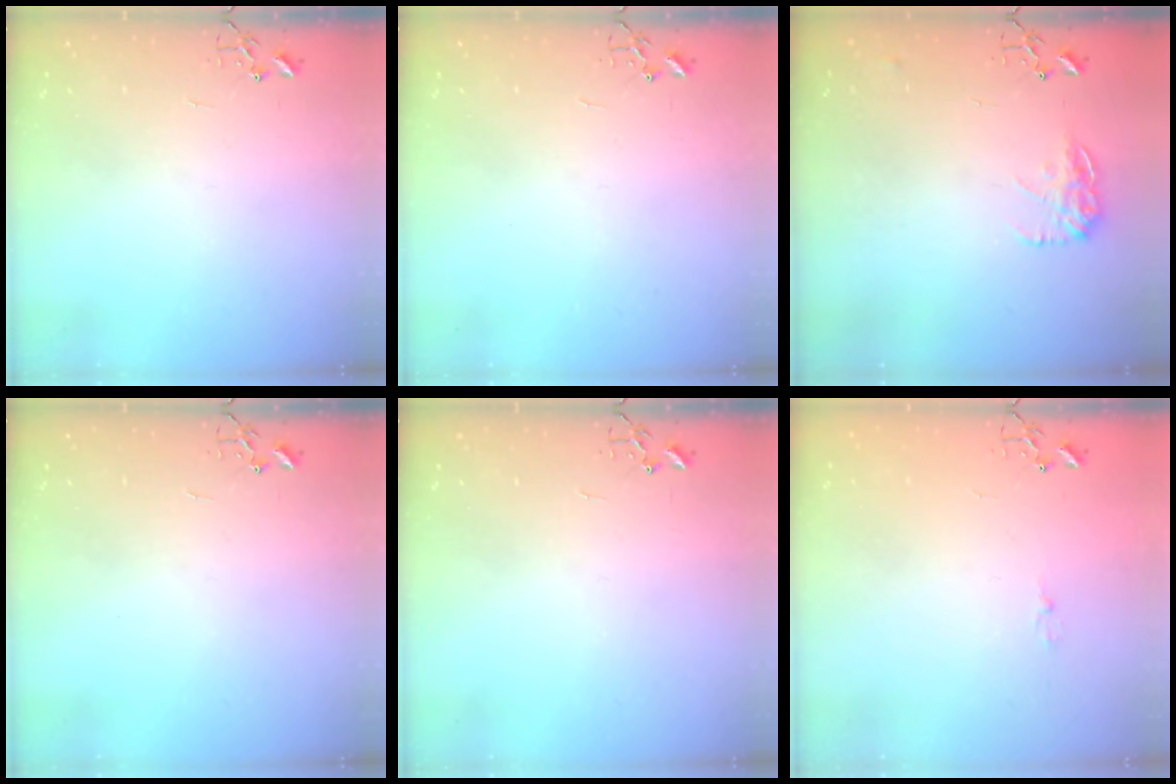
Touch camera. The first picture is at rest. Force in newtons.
{"total": 0.0}
{"total": 10.8, "press": 10.7, "slide": 0.6}
{"total": 0.0}
{"total": 0.0}
{"total": 3.4, "press": 3.4, "slide": 0.5}